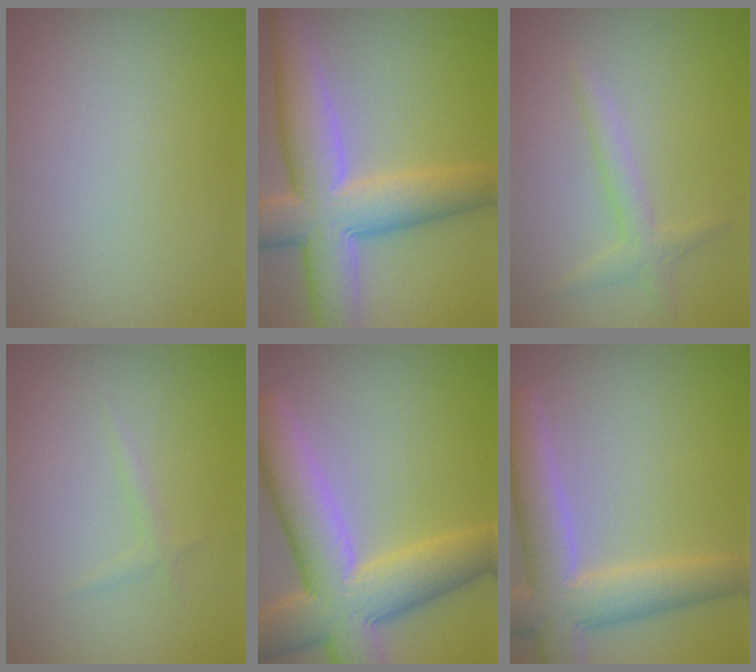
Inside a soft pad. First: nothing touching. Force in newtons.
{"total": 9.2, "press": 9.2, "slide": 0.4}
{"total": 1.9, "press": 1.9, "slide": 0.1}
{"total": 0.7, "press": 0.7, "slide": 0.1}
{"total": 10.2, "press": 10.2, "slide": 0.6}
{"total": 6.9, "press": 6.9, "slide": 0.6}